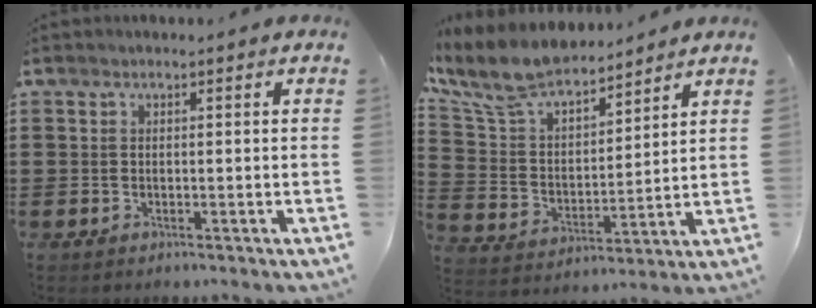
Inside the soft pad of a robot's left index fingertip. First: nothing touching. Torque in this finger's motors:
{"motor_torque": [0.47, 0.49, 0.93, 0.21]}